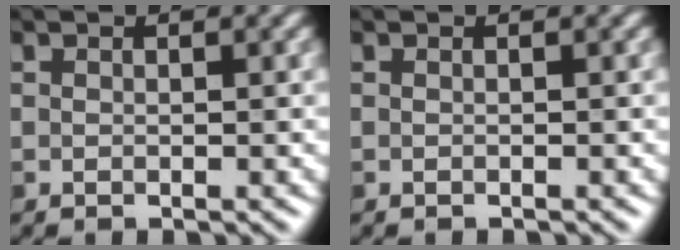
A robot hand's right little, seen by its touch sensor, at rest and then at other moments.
{"total": 0.0}